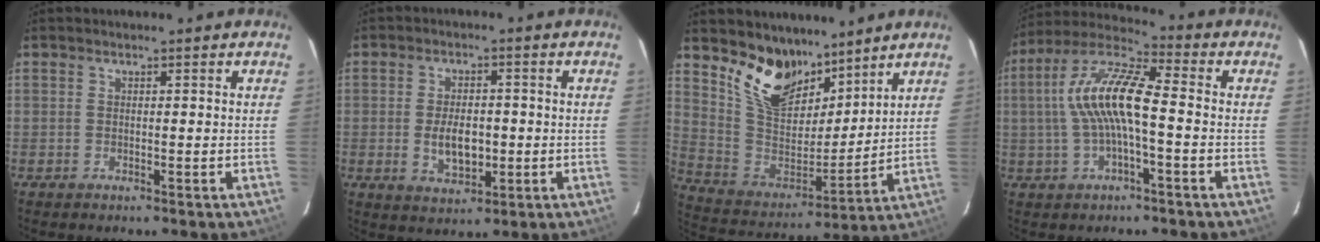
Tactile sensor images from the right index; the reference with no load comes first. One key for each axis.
{"total": 7.0, "fx": -1.0, "fy": 4.0, "fz": 5.6, "tx": -0.107, "ty": -0.005, "tz": -0.010}
{"total": 14.7, "fx": 10.8, "fy": 7.6, "fz": 6.4, "tx": -0.136, "ty": -0.008, "tz": 0.212}
{"total": 12.8, "fx": -0.6, "fy": 3.4, "fz": 12.3, "tx": -0.241, "ty": 0.019, "tz": -0.017}